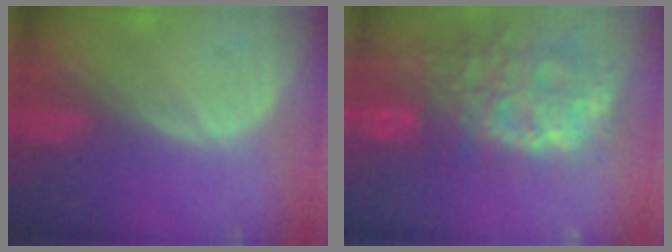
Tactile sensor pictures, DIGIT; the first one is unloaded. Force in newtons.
{"total": 14.0, "press": 11.4, "slide": 8.2}